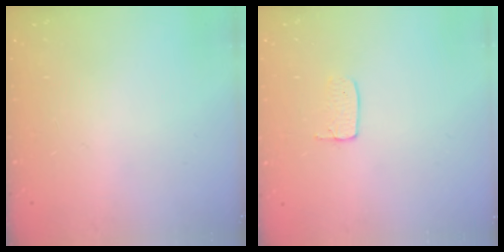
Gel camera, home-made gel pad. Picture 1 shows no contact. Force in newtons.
{"total": 3.5, "press": 3.5, "slide": 0.2}